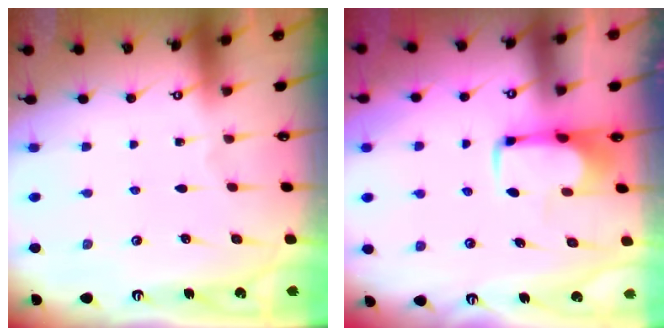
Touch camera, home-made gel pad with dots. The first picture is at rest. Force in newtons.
{"total": 1.8, "press": 1.7, "slide": 0.5}